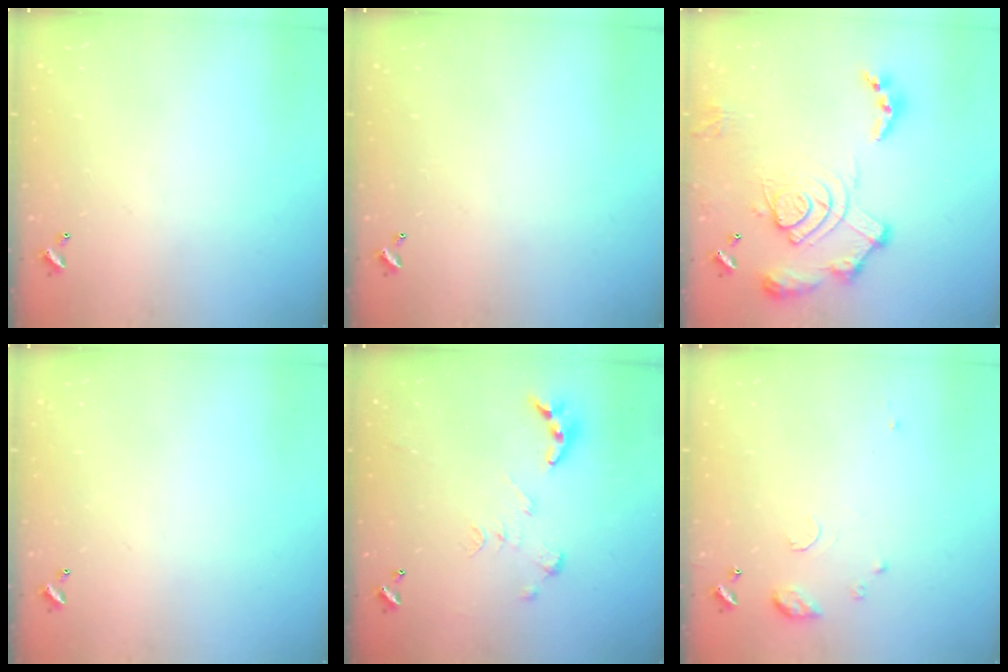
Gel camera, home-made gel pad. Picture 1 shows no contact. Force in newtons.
{"total": 0.0}
{"total": 17.1, "press": 17.0, "slide": 1.6}
{"total": 0.0}
{"total": 0.0}
{"total": 7.9, "press": 7.8, "slide": 0.8}